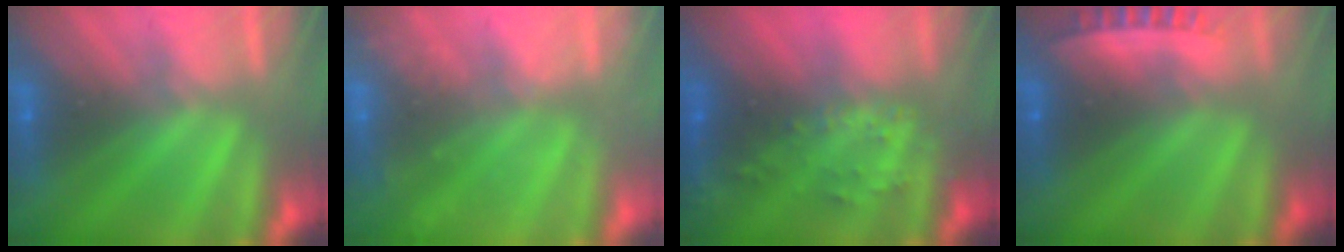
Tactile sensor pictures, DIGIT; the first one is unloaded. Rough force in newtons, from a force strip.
{"total": 2.4}
{"total": 2.7}
{"total": 2.7}